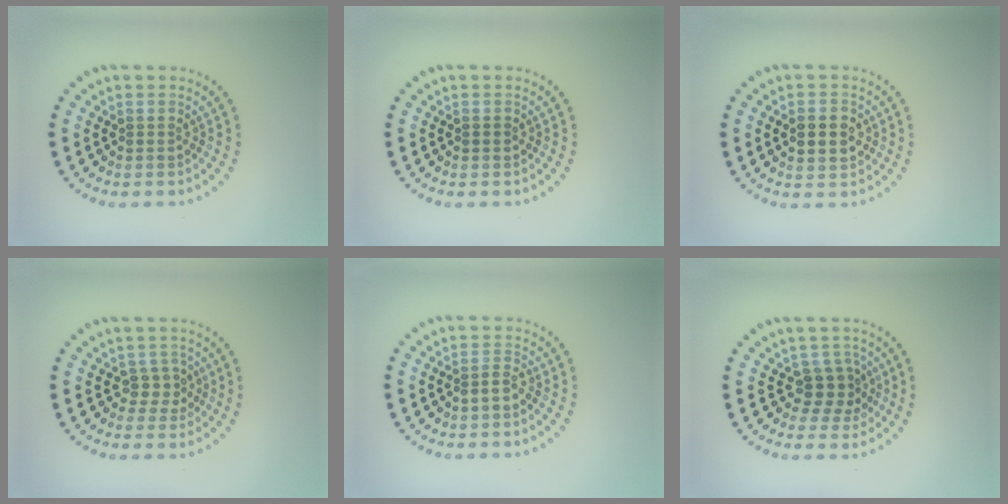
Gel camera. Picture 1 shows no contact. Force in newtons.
{"total": 0.6, "press": 0.6, "slide": 0.1}
{"total": 3.1, "press": 3.1, "slide": 0.1}
{"total": 1.8, "press": 1.4, "slide": 1.1}
{"total": 1.1, "press": 0.7, "slide": 0.8}
{"total": 2.5, "press": 2.0, "slide": 1.6}